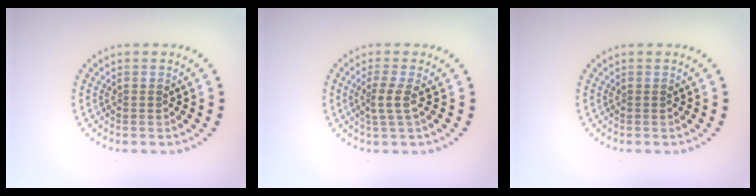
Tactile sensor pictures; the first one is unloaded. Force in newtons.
{"total": 1.7, "press": 1.3, "slide": 1.2}
{"total": 0.0}